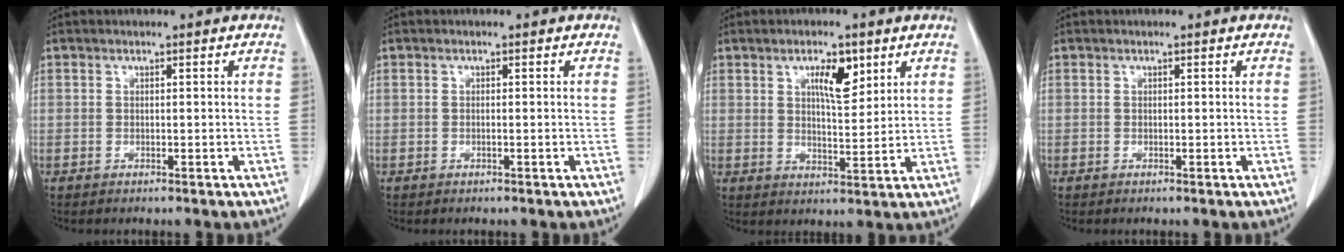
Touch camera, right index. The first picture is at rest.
{"total": 0.0}
{"total": 5.9, "force": [3.0, 1.9, 4.7], "torque": [-0.080, 0.001, 0.051]}
{"total": 0.0}